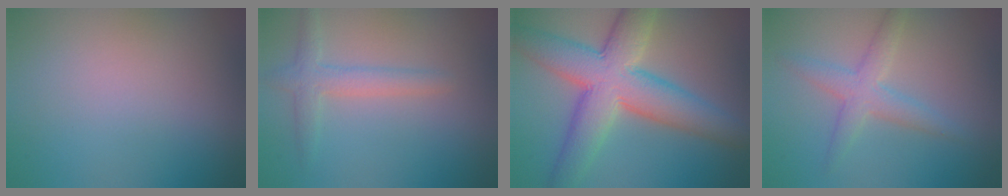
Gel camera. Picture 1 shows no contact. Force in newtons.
{"total": 2.4, "press": 2.4, "slide": 0.1}
{"total": 9.5, "press": 9.5, "slide": 0.2}
{"total": 2.9, "press": 2.9, "slide": 0.0}